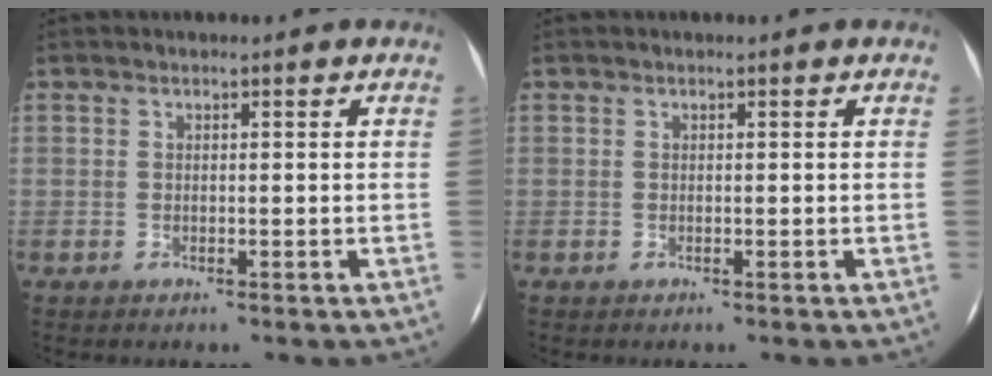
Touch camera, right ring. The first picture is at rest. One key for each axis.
{"total": 0.0}